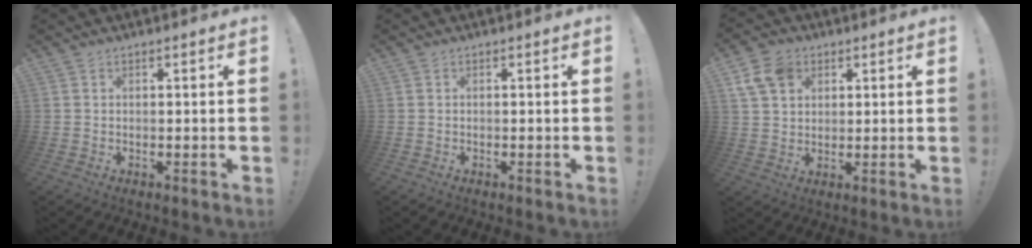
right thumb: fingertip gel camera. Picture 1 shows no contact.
{"total": 0.0}
{"total": 9.7, "force": [4.8, 7.2, 4.5], "torque": [-0.088, -0.012, 0.095]}